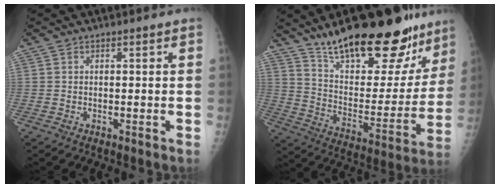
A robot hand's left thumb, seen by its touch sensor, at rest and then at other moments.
{"total": 29.3, "force": [21.2, 10.4, 17.2], "torque": [-0.216, -0.093, 0.325]}